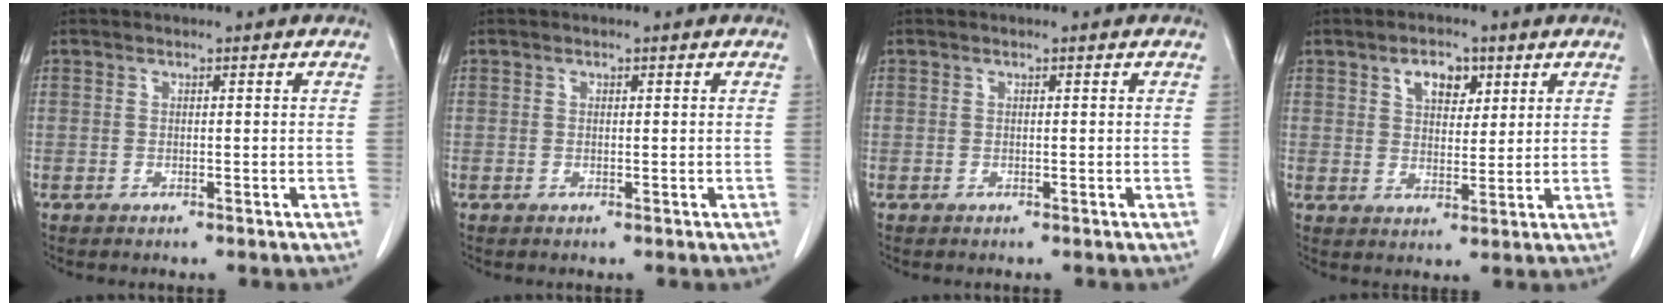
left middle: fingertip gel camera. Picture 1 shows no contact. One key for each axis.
{"total": 0.0}
{"total": 0.0}
{"total": 4.9, "fx": 2.6, "fy": 2.7, "fz": 3.2, "tx": -0.052, "ty": 0.005, "tz": 0.042}